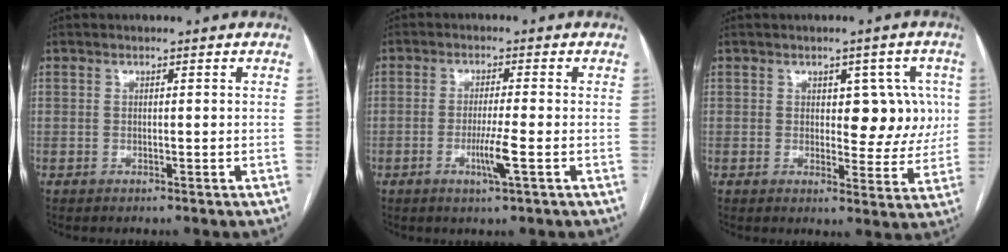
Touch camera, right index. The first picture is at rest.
{"total": 4.4, "force": [-1.6, -0.6, 4.1], "torque": [-0.079, -0.010, -0.030]}
{"total": 6.7, "force": [1.3, 3.7, 5.5], "torque": [-0.055, 0.012, 0.022]}